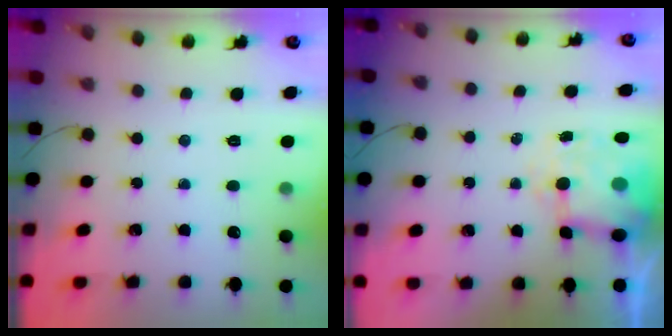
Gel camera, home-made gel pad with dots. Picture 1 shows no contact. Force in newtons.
{"total": 7.1, "press": 6.9, "slide": 1.3}